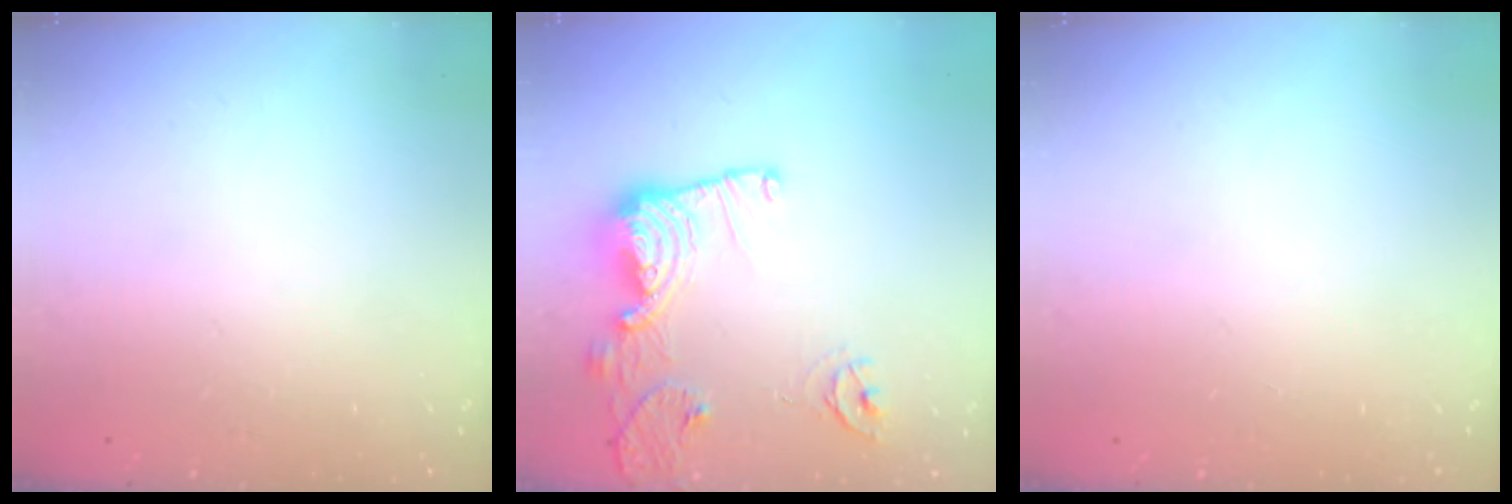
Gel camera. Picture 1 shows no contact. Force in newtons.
{"total": 14.3, "press": 14.2, "slide": 1.4}
{"total": 0.0}